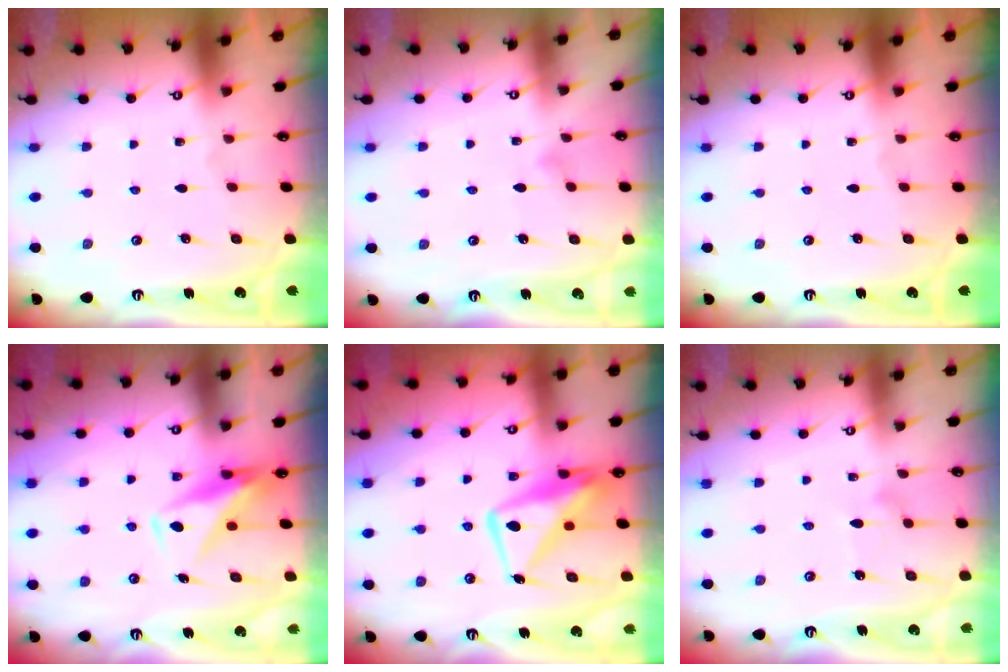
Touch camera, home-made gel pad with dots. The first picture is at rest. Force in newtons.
{"total": 5.4, "press": 5.4, "slide": 0.4}
{"total": 0.0}
{"total": 10.6, "press": 10.5, "slide": 0.8}
{"total": 13.4, "press": 13.4, "slide": 1.1}
{"total": 7.7, "press": 7.6, "slide": 0.4}